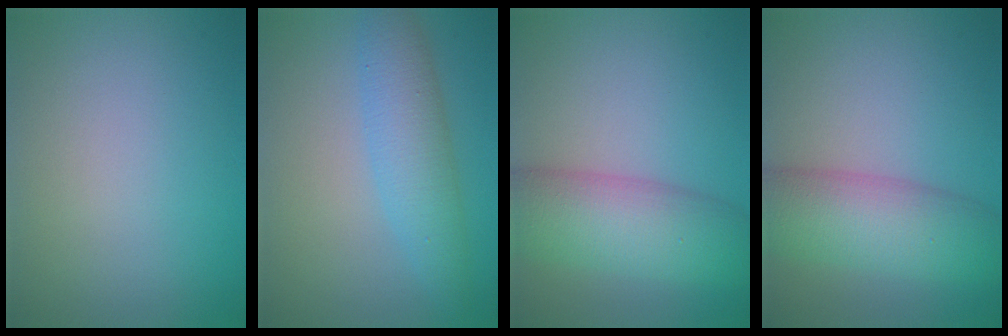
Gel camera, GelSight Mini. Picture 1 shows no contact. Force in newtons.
{"total": 4.0, "press": 4.0, "slide": 0.1}
{"total": 7.8, "press": 7.8, "slide": 0.3}
{"total": 7.7, "press": 7.7, "slide": 0.1}